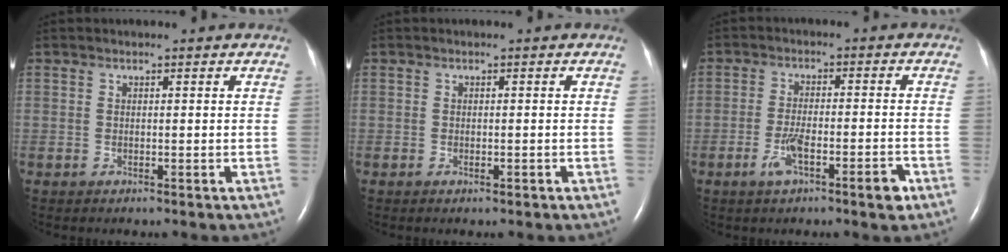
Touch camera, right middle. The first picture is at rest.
{"total": 0.7, "force": [-0.4, 0.2, 0.5], "torque": [-0.010, -0.001, -0.002]}
{"total": 7.5, "force": [-3.9, 1.3, 6.2], "torque": [-0.115, 0.000, -0.063]}